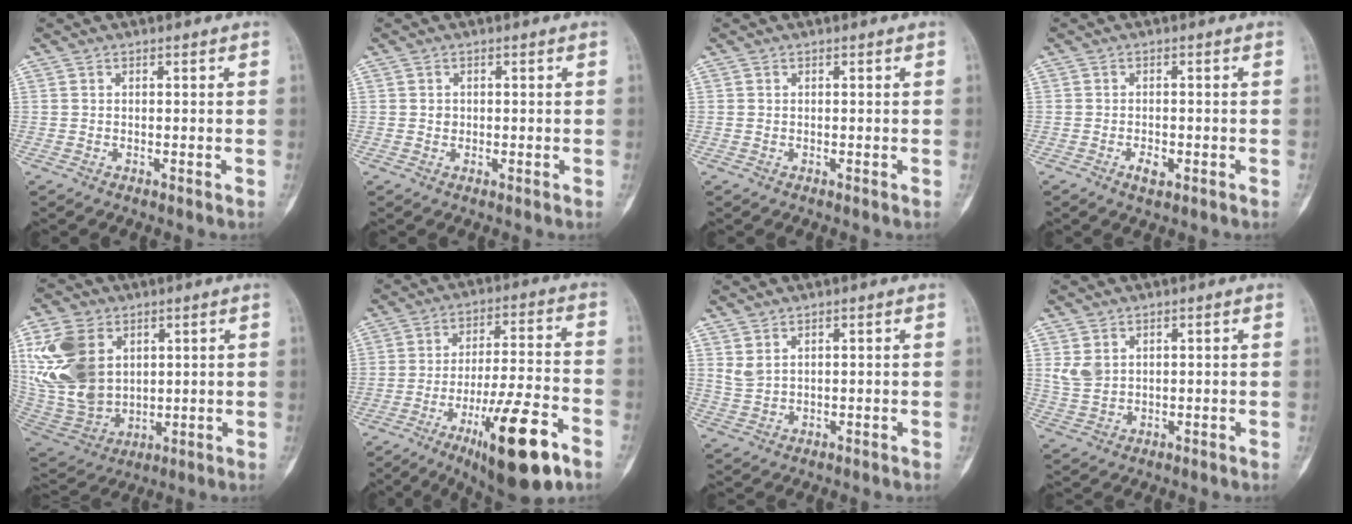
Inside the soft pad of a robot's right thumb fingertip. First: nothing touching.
{"total": 1.0, "force": [0.1, 0.9, 0.4], "torque": [-0.002, 0.002, 0.003]}
{"total": 0.0}
{"total": 2.5, "force": [-1.1, 1.3, 1.9], "torque": [-0.030, 0.003, -0.014]}
{"total": 19.2, "force": [5.6, 13.7, 12.3], "torque": [-0.252, -0.022, 0.128]}
{"total": 18.5, "force": [-9.4, 4.0, 15.4], "torque": [-0.256, 0.042, -0.141]}
{"total": 2.7, "force": [1.7, 1.3, 1.7], "torque": [-0.035, -0.007, 0.044]}
{"total": 4.2, "force": [1.7, 3.0, 2.4], "torque": [-0.044, -0.006, 0.046]}